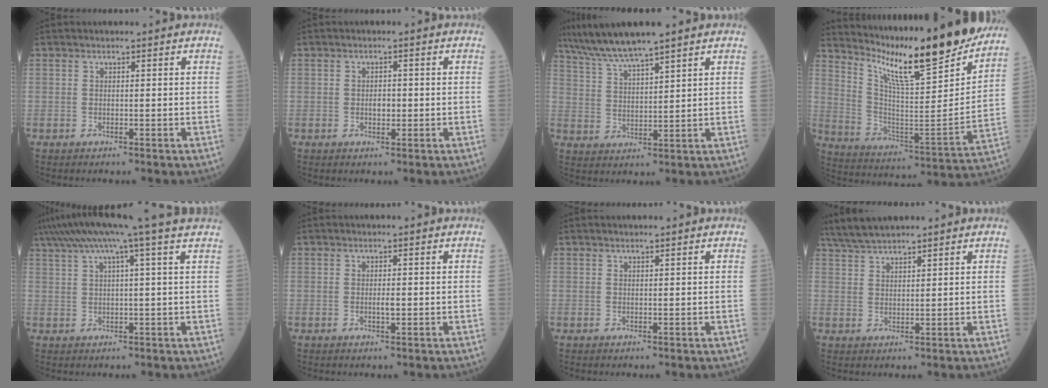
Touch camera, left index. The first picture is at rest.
{"total": 1.5, "force": [-0.3, 0.9, 1.1], "torque": [-0.018, 0.002, -0.005]}
{"total": 8.0, "force": [6.9, -0.3, 4.2], "torque": [-0.087, 0.017, 0.133]}
{"total": 23.6, "force": [19.9, 1.5, 12.6], "torque": [-0.209, -0.064, 0.298]}
{"total": 12.0, "force": [8.8, -2.0, 7.8], "torque": [-0.134, 0.030, 0.118]}
{"total": 1.0, "force": [-0.3, 0.2, 0.9], "torque": [-0.017, -0.001, -0.004]}
{"total": 0.9, "force": [0.8, -0.1, 0.5], "torque": [-0.005, 0.009, 0.015]}
{"total": 5.9, "force": [5.4, 0.1, 2.5], "torque": [-0.055, 0.032, 0.106]}